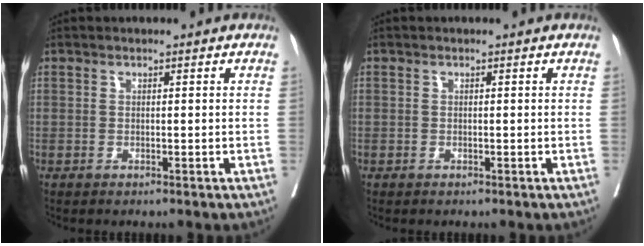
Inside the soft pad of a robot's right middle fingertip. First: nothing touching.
{"total": 0.7, "force": [-0.2, 0.6, -0.1], "torque": [0.003, 0.008, -0.005]}